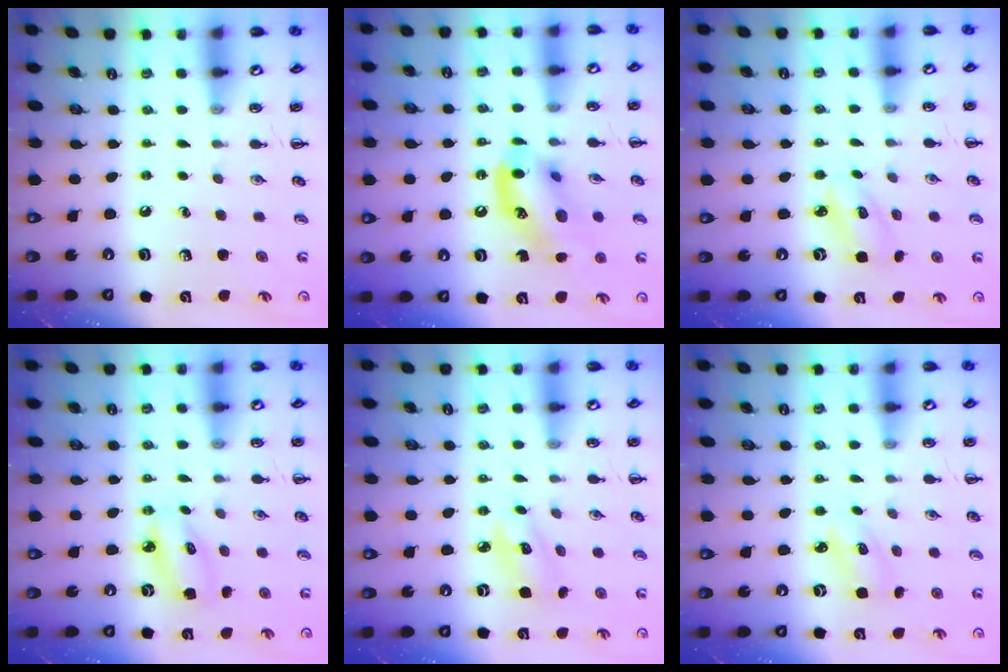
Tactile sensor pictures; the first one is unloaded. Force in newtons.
{"total": 13.3, "press": 12.9, "slide": 3.1}
{"total": 4.3, "press": 4.3, "slide": 0.8}
{"total": 4.8, "press": 4.7, "slide": 1.1}
{"total": 4.9, "press": 4.9, "slide": 0.6}
{"total": 2.9, "press": 2.8, "slide": 0.9}